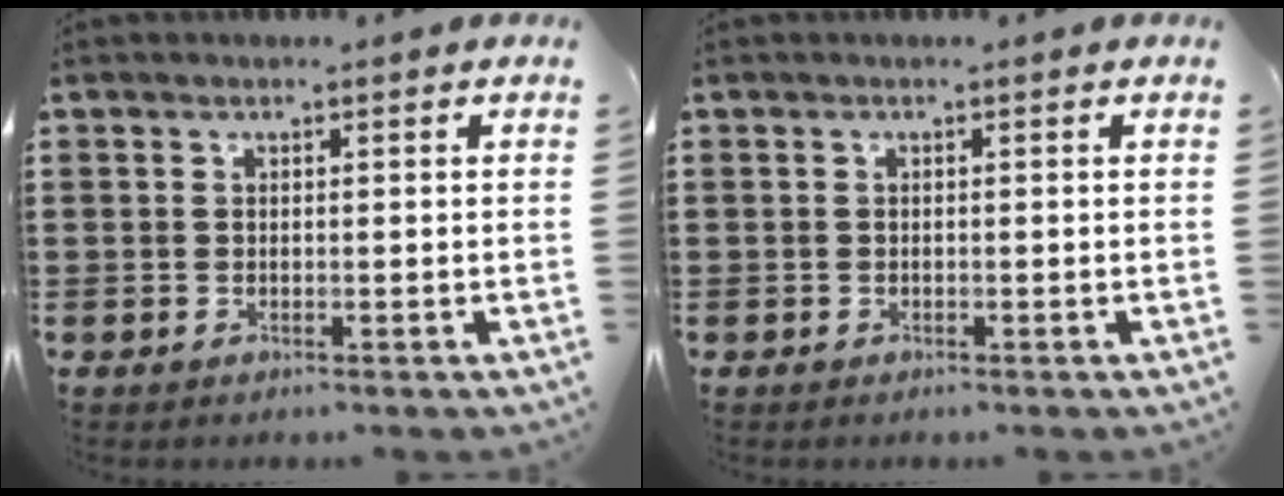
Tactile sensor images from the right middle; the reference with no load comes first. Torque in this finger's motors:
{"motor_torque": [0.07, -0.11, 0.07, 0.02]}